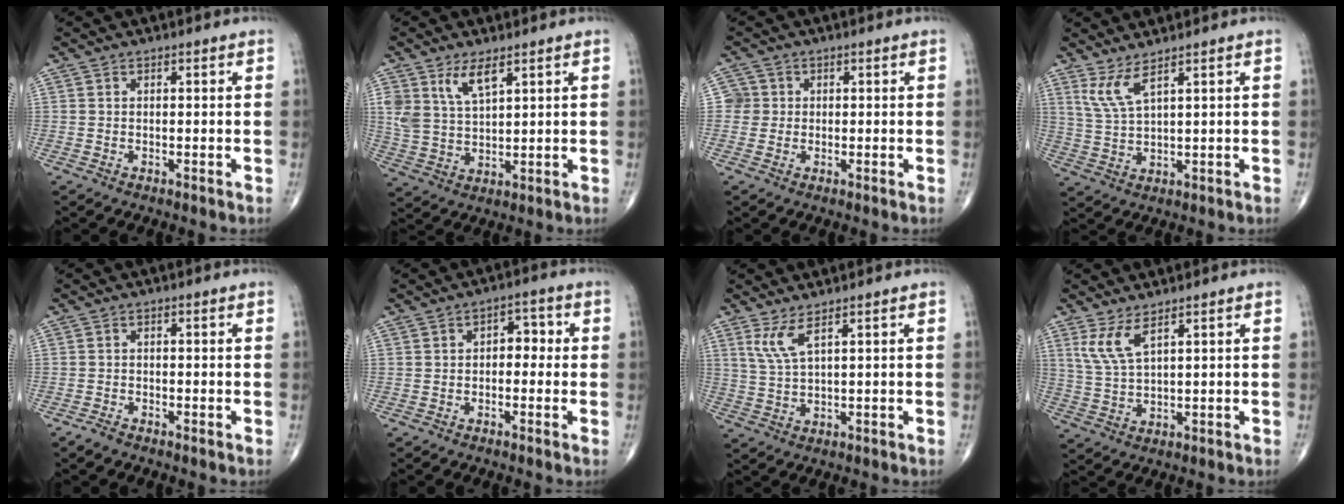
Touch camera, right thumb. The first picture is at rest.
{"total": 6.6, "force": [3.9, 2.7, 4.6], "torque": [-0.087, -0.021, 0.084]}
{"total": 2.7, "force": [0.1, 2.7, 0.0], "torque": [0.021, 0.007, -0.003]}
{"total": 4.8, "force": [3.1, 0.7, 3.6], "torque": [-0.085, -0.023, 0.073]}
{"total": 1.4, "force": [-1.2, 0.4, 0.6], "torque": [-0.017, -0.001, -0.025]}
{"total": 3.9, "force": [-0.2, 2.6, 2.9], "torque": [-0.016, 0.018, -0.012]}
{"total": 4.2, "force": [2.4, 0.6, 3.3], "torque": [-0.082, -0.017, 0.061]}
{"total": 5.4, "force": [3.1, 1.3, 4.2], "torque": [-0.097, -0.018, 0.075]}